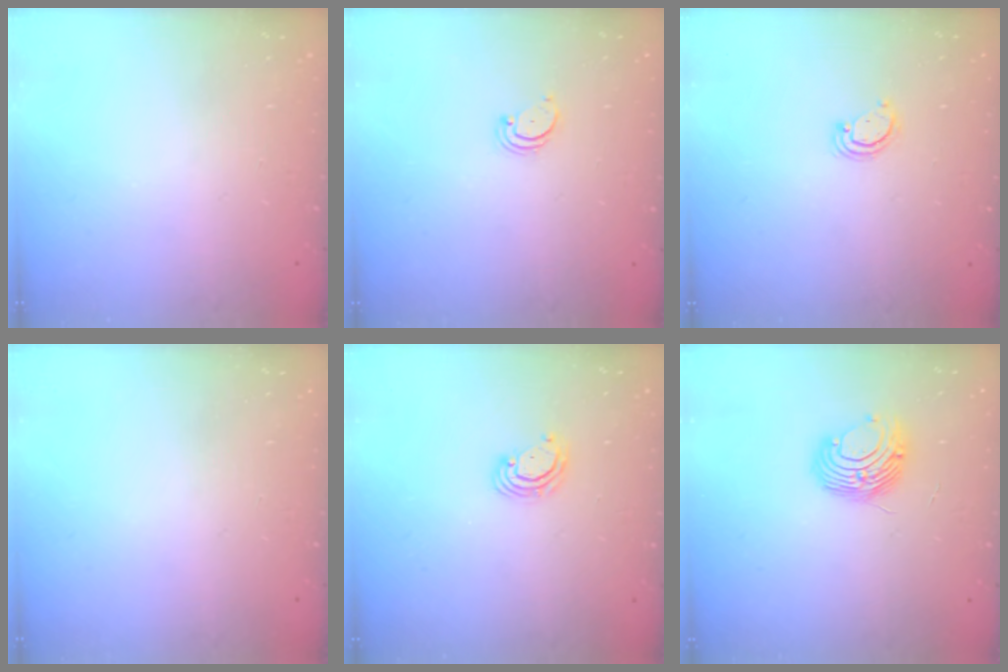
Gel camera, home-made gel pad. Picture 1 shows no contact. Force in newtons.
{"total": 2.2, "press": 2.2, "slide": 0.2}
{"total": 3.2, "press": 3.2, "slide": 0.3}
{"total": 0.0}
{"total": 3.8, "press": 3.8, "slide": 0.3}
{"total": 11.4, "press": 11.3, "slide": 1.1}